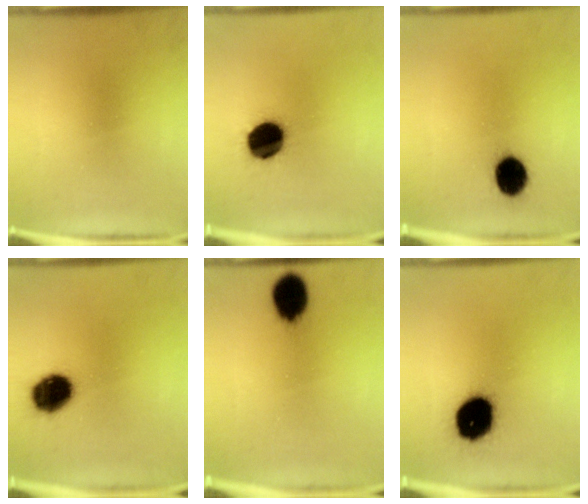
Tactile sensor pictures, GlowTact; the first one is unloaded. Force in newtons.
{"total": 13.4}
{"total": 8.4}
{"total": 12.4}
{"total": 10.3}
{"total": 16.3}